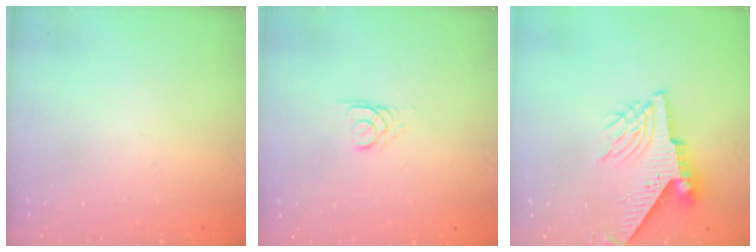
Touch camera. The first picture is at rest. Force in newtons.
{"total": 2.6, "press": 2.6, "slide": 0.3}
{"total": 8.7, "press": 8.7, "slide": 1.2}